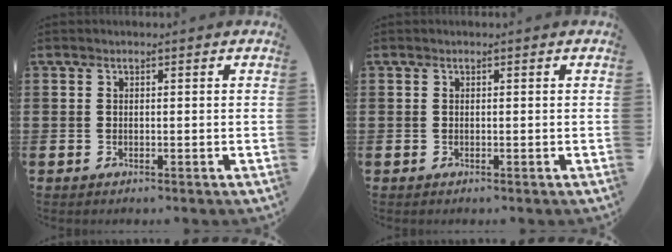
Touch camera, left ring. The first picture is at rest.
{"total": 0.0}